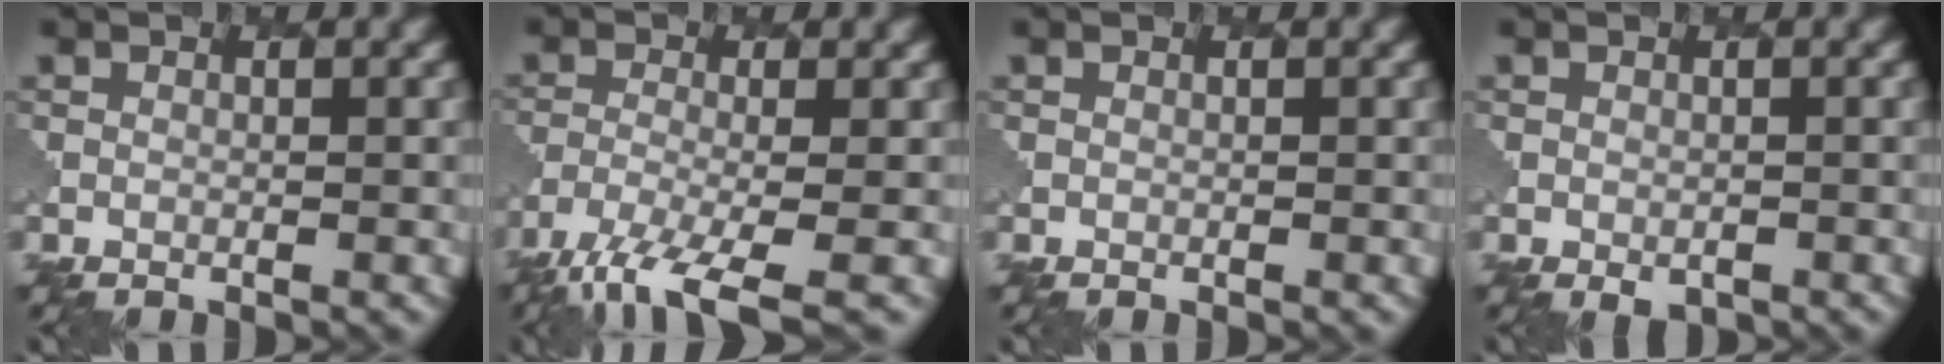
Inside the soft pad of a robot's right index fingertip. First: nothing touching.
{"total": 6.7, "force": [-4.6, 1.6, 4.6], "torque": [-0.086, -0.015, -0.094]}
{"total": 0.0}
{"total": 1.1, "force": [-0.5, 0.8, 0.6], "torque": [-0.010, -0.005, -0.003]}